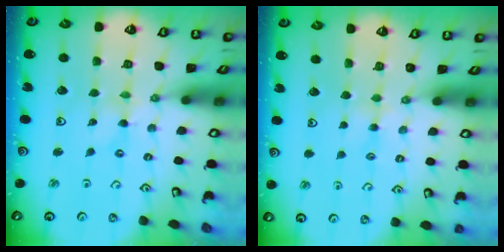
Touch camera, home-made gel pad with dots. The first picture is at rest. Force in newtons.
{"total": 3.0, "press": 3.0, "slide": 0.5}